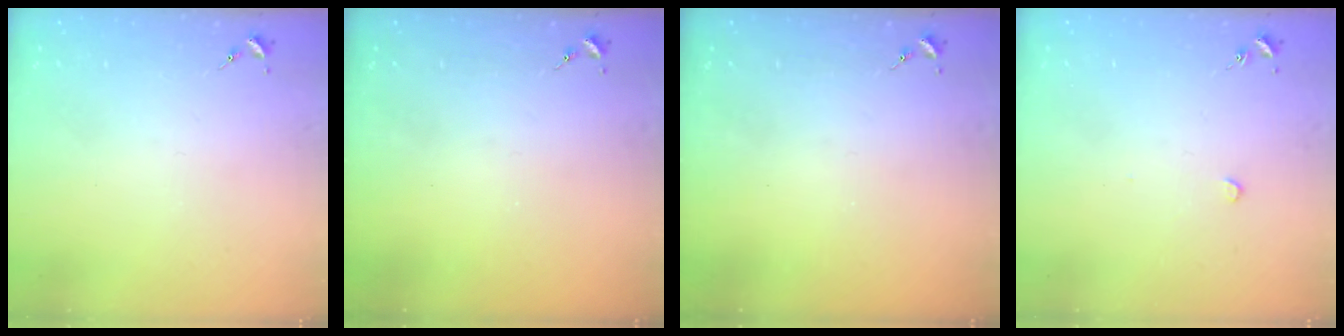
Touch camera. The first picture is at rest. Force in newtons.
{"total": 0.0}
{"total": 0.0}
{"total": 2.7, "press": 2.6, "slide": 0.3}